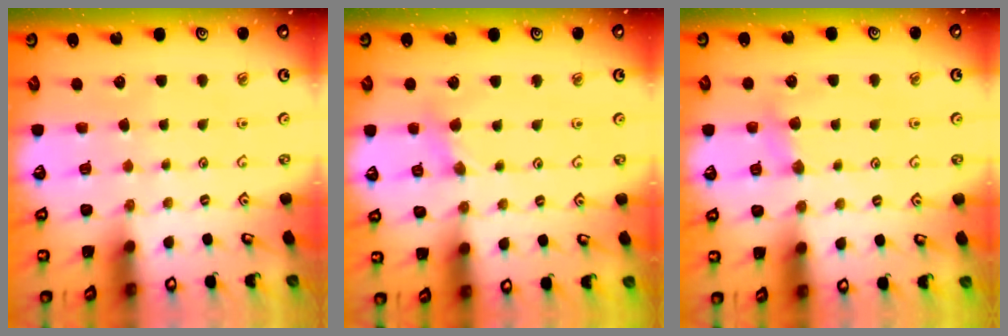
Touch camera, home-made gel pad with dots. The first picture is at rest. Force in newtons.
{"total": 3.6, "press": 3.6, "slide": 0.5}
{"total": 4.1, "press": 4.1, "slide": 0.5}